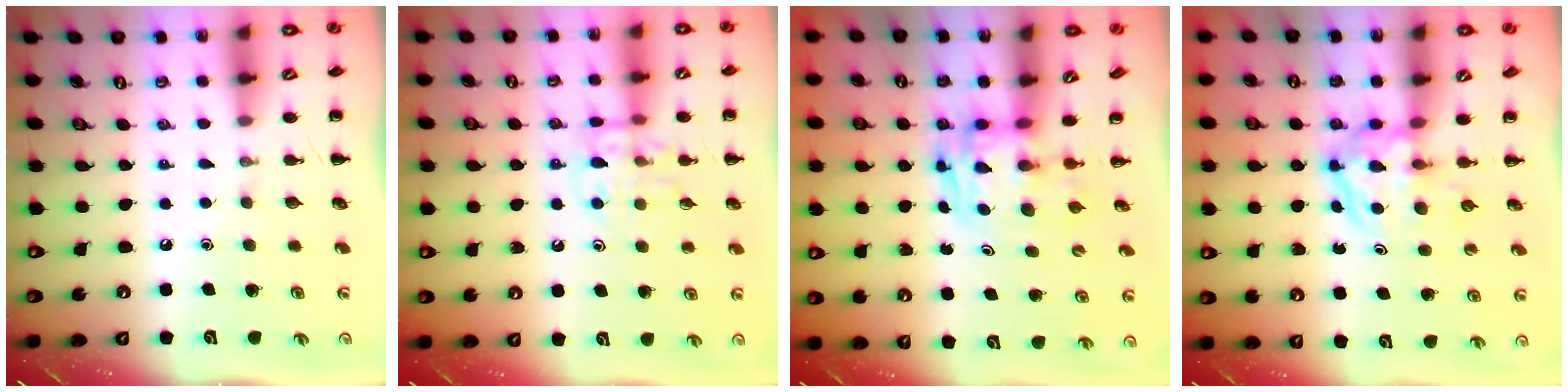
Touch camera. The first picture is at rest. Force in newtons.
{"total": 11.0, "press": 10.9, "slide": 1.4}
{"total": 2.9, "press": 2.9, "slide": 0.5}
{"total": 3.9, "press": 3.9, "slide": 0.5}